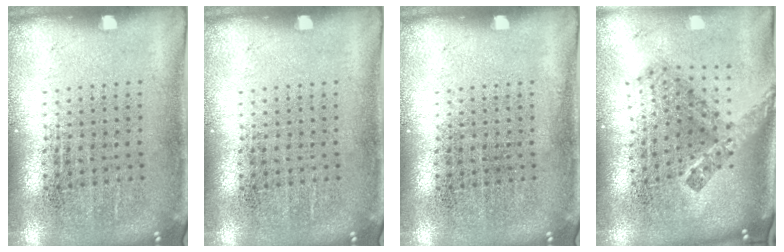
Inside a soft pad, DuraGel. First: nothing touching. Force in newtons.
{"total": 0.0}
{"total": 0.0}
{"total": 2.4, "press": 1.6, "slide": 1.9}